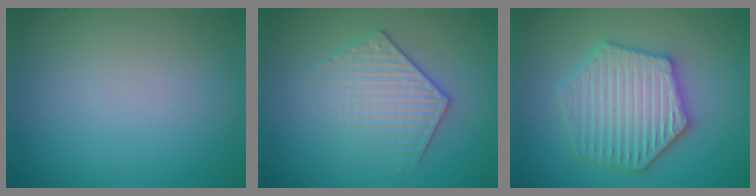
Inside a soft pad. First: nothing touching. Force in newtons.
{"total": 3.5, "press": 3.2, "slide": 1.4}
{"total": 6.3, "press": 6.3, "slide": 1.0}